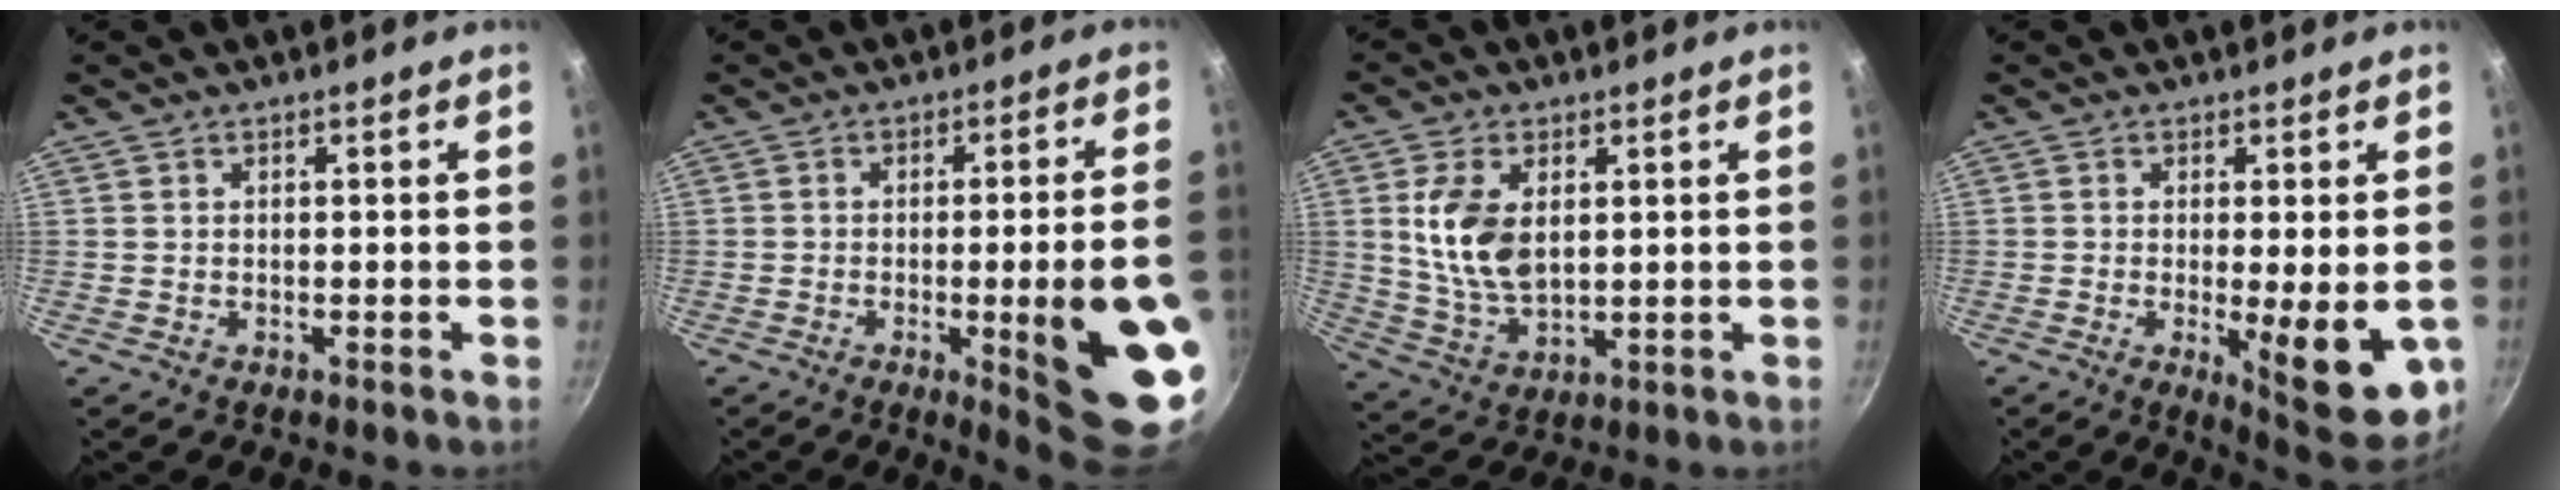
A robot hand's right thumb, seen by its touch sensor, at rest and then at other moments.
{"total": 15.7, "force": [-3.9, 2.2, 15.0], "torque": [-0.181, 0.015, -0.040]}
{"total": 11.1, "force": [2.4, 6.5, 8.7], "torque": [-0.165, -0.020, 0.054]}
{"total": 11.6, "force": [-2.0, 3.2, 11.0], "torque": [-0.135, -0.014, -0.016]}